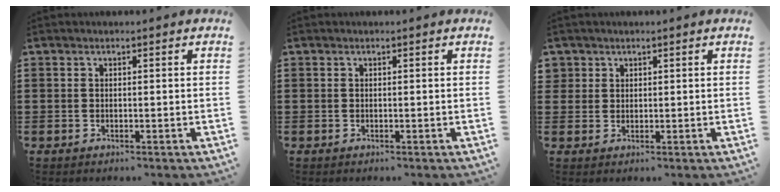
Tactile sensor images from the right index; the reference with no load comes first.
{"total": 0.0}
{"total": 2.1, "force": [1.4, 1.6, 0.1], "torque": [-0.008, 0.008, 0.027]}